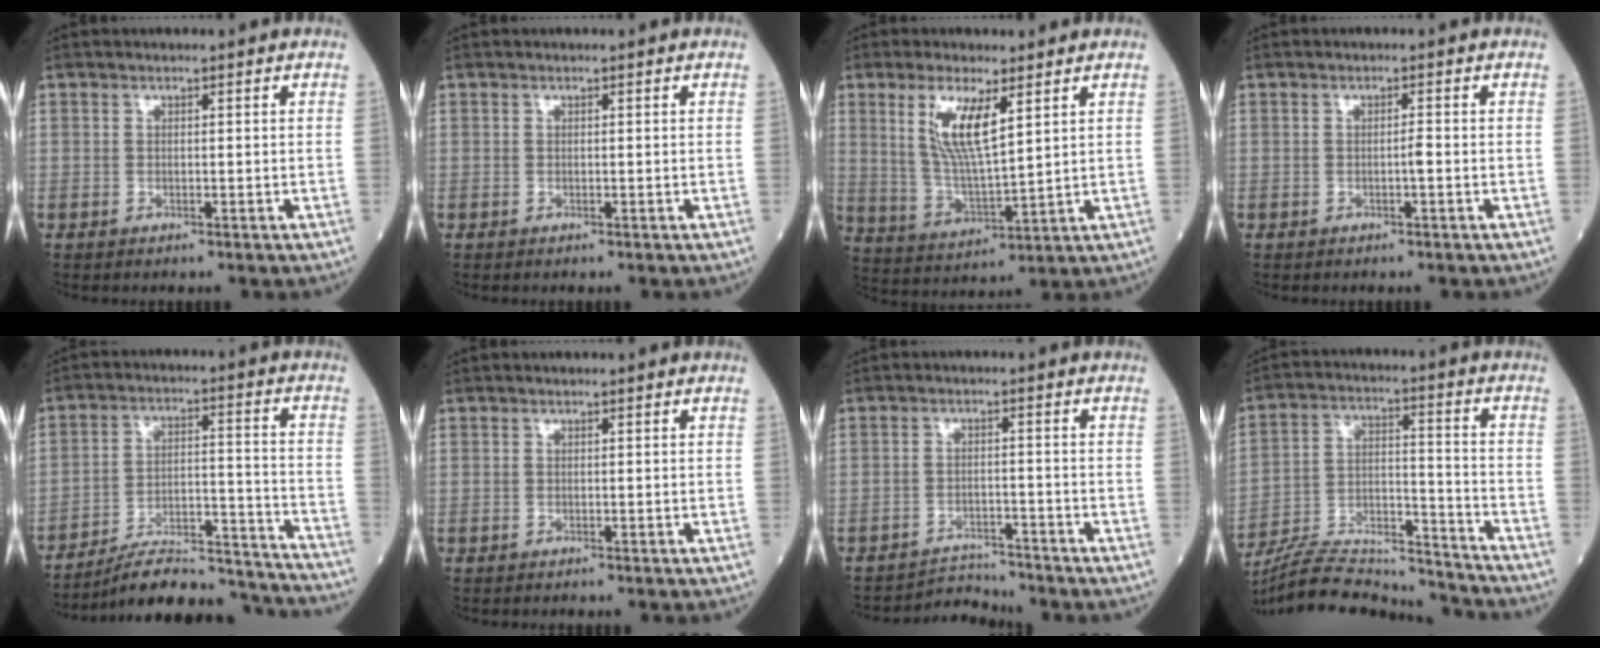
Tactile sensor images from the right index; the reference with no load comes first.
{"total": 0.0}
{"total": 9.3, "force": [3.9, 1.8, 8.3], "torque": [-0.170, -0.009, 0.082]}
{"total": 1.0, "force": [-0.4, 0.0, 0.9], "torque": [-0.013, 0.001, -0.007]}
{"total": 20.3, "force": [-19.4, 1.9, 5.8], "torque": [-0.076, 0.021, -0.285]}
{"total": 0.0}
{"total": 4.4, "force": [-4.1, -0.3, -1.5], "torque": [0.028, 0.001, -0.066]}
{"total": 19.9, "force": [-19.1, 1.9, 5.2], "torque": [-0.117, 0.010, -0.308]}